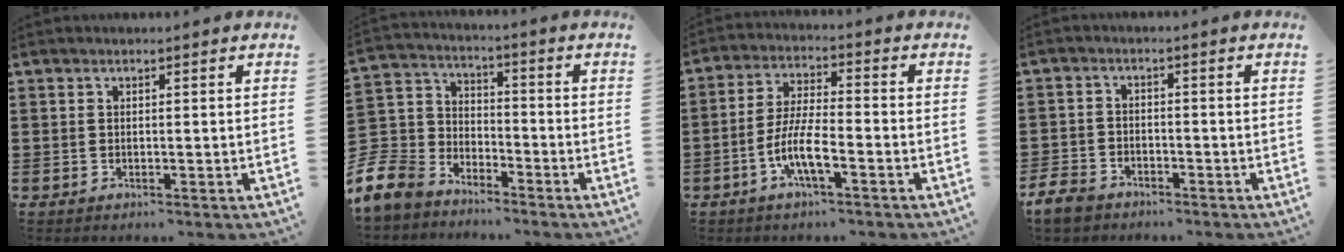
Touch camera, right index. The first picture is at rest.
{"total": 8.5, "force": [-7.0, 4.7, 1.3], "torque": [-0.081, 0.004, -0.148]}
{"total": 7.3, "force": [-3.2, 1.7, 6.3], "torque": [-0.151, -0.016, -0.067]}
{"total": 3.5, "force": [-3.1, 1.3, 1.0], "torque": [-0.041, -0.004, -0.069]}